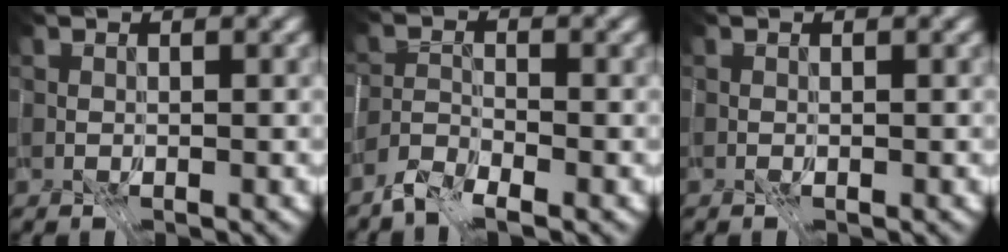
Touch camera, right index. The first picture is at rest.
{"total": 4.6, "force": [-3.9, -2.3, -1.1], "torque": [0.038, -0.017, -0.075]}
{"total": 0.0}